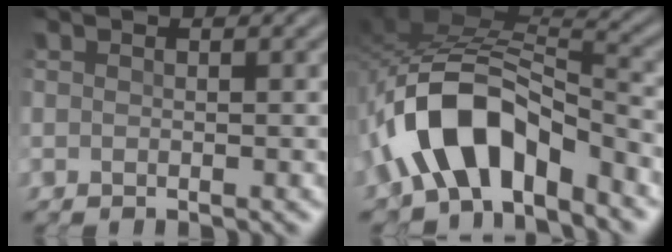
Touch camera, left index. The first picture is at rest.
{"total": 9.3, "force": [-5.4, 4.7, 6.0], "torque": [-0.101, 0.009, -0.097]}